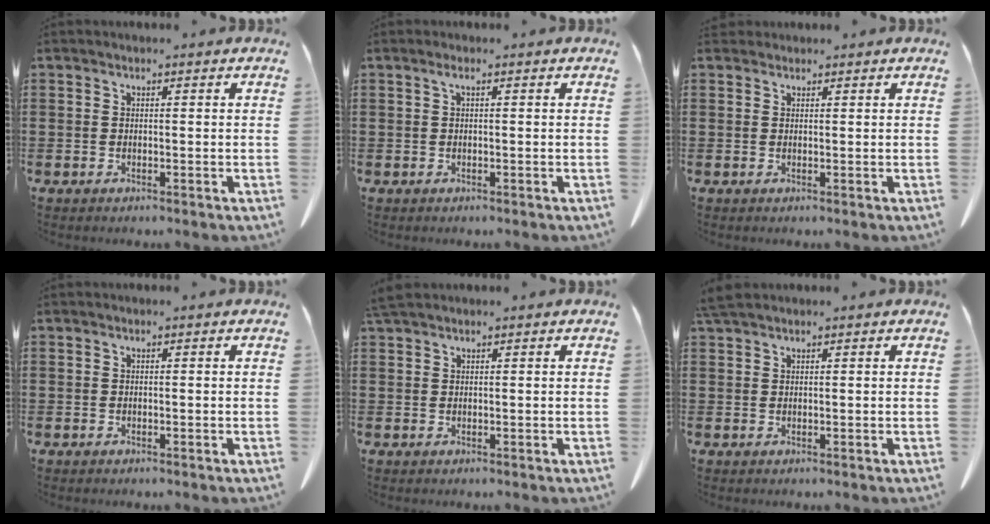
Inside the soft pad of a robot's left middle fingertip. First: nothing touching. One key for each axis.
{"total": 1.0, "fx": 0.1, "fy": 0.1, "fz": 1.0, "tx": -0.019, "ty": -0.001, "tz": 0.003}
{"total": 1.0, "fx": 0.9, "fy": 0.4, "fz": 0.1, "tx": -0.005, "ty": 0.001, "tz": 0.018}
{"total": 0.0}
{"total": 1.7, "fx": 1.4, "fy": 0.3, "fz": 0.9, "tx": -0.023, "ty": -0.001, "tz": 0.028}
{"total": 1.9, "fx": 1.6, "fy": 0.3, "fz": 1.1, "tx": -0.026, "ty": -0.001, "tz": 0.031}